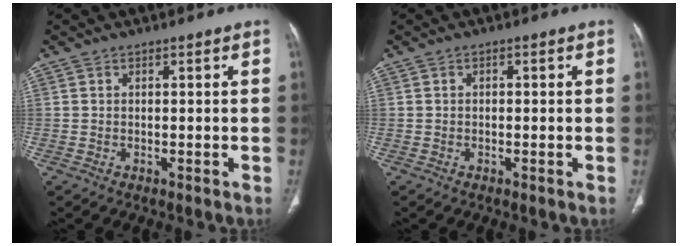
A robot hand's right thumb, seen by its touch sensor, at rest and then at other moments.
{"total": 0.5, "force": [0.0, 0.4, 0.4], "torque": [-0.004, 0.002, -0.004]}